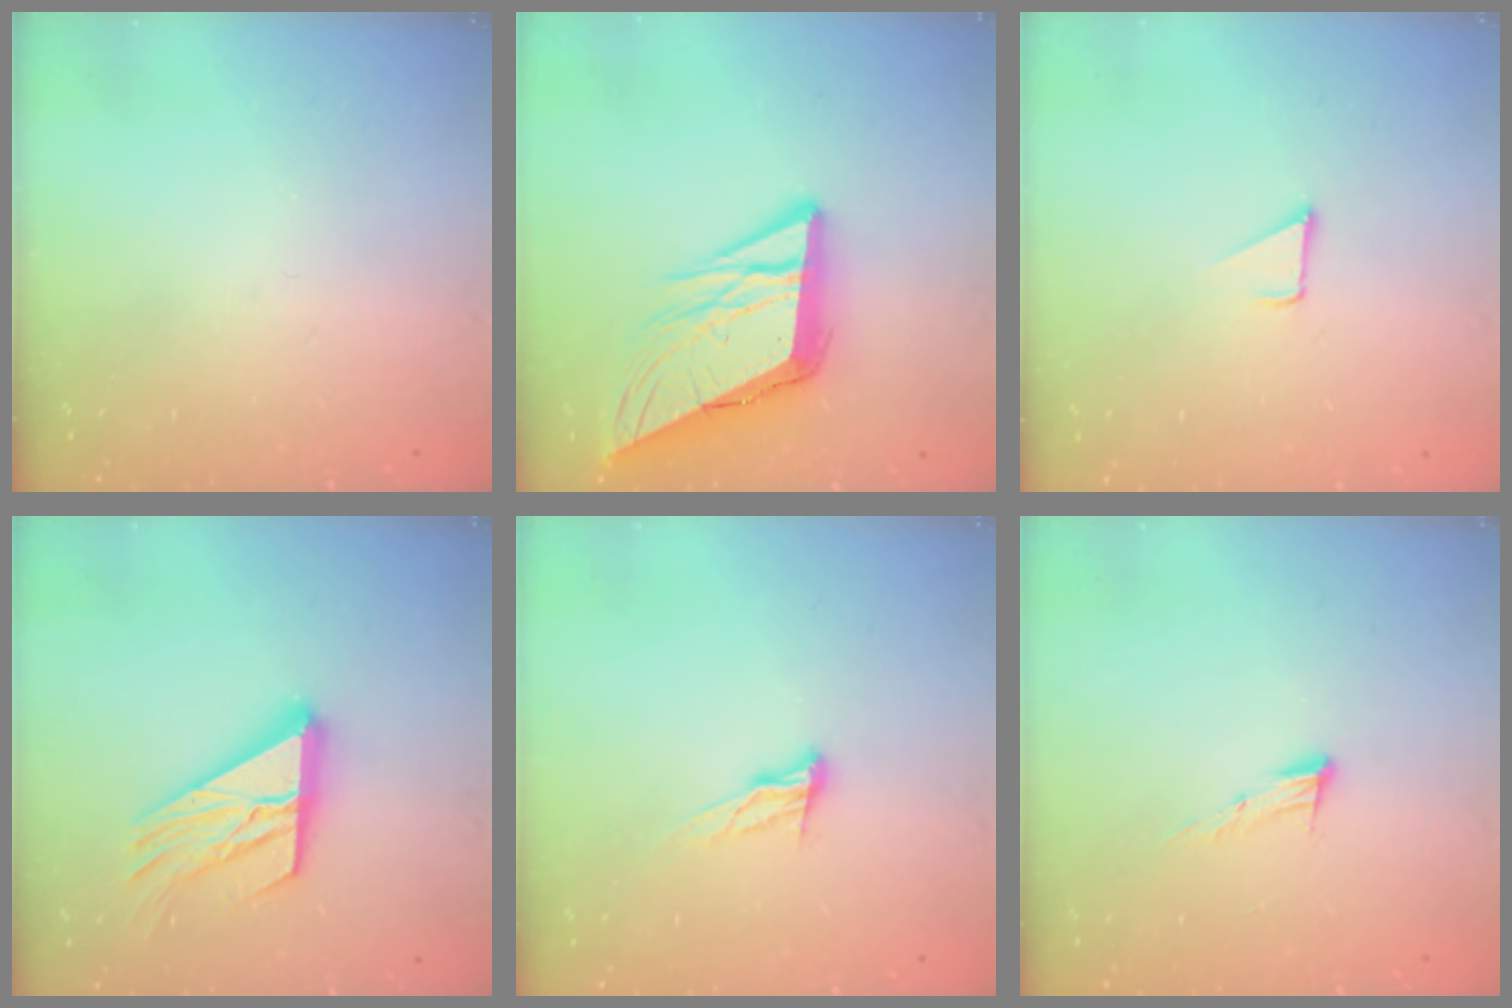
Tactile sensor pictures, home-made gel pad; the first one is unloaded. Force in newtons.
{"total": 12.9, "press": 12.7, "slide": 2.0}
{"total": 2.8, "press": 2.8, "slide": 0.2}
{"total": 17.2, "press": 17.1, "slide": 1.8}
{"total": 9.2, "press": 8.9, "slide": 2.5}
{"total": 8.5, "press": 8.4, "slide": 1.5}